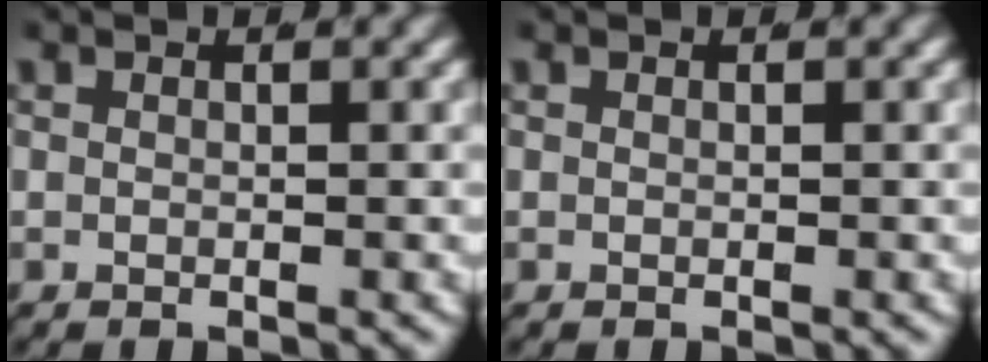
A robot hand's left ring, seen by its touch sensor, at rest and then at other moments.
{"total": 0.0}